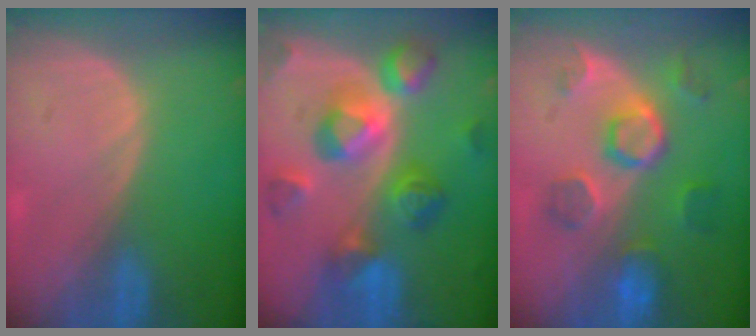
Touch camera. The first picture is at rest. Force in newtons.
{"total": 11.1, "press": 11.0, "slide": 1.0}
{"total": 8.4, "press": 8.1, "slide": 2.4}